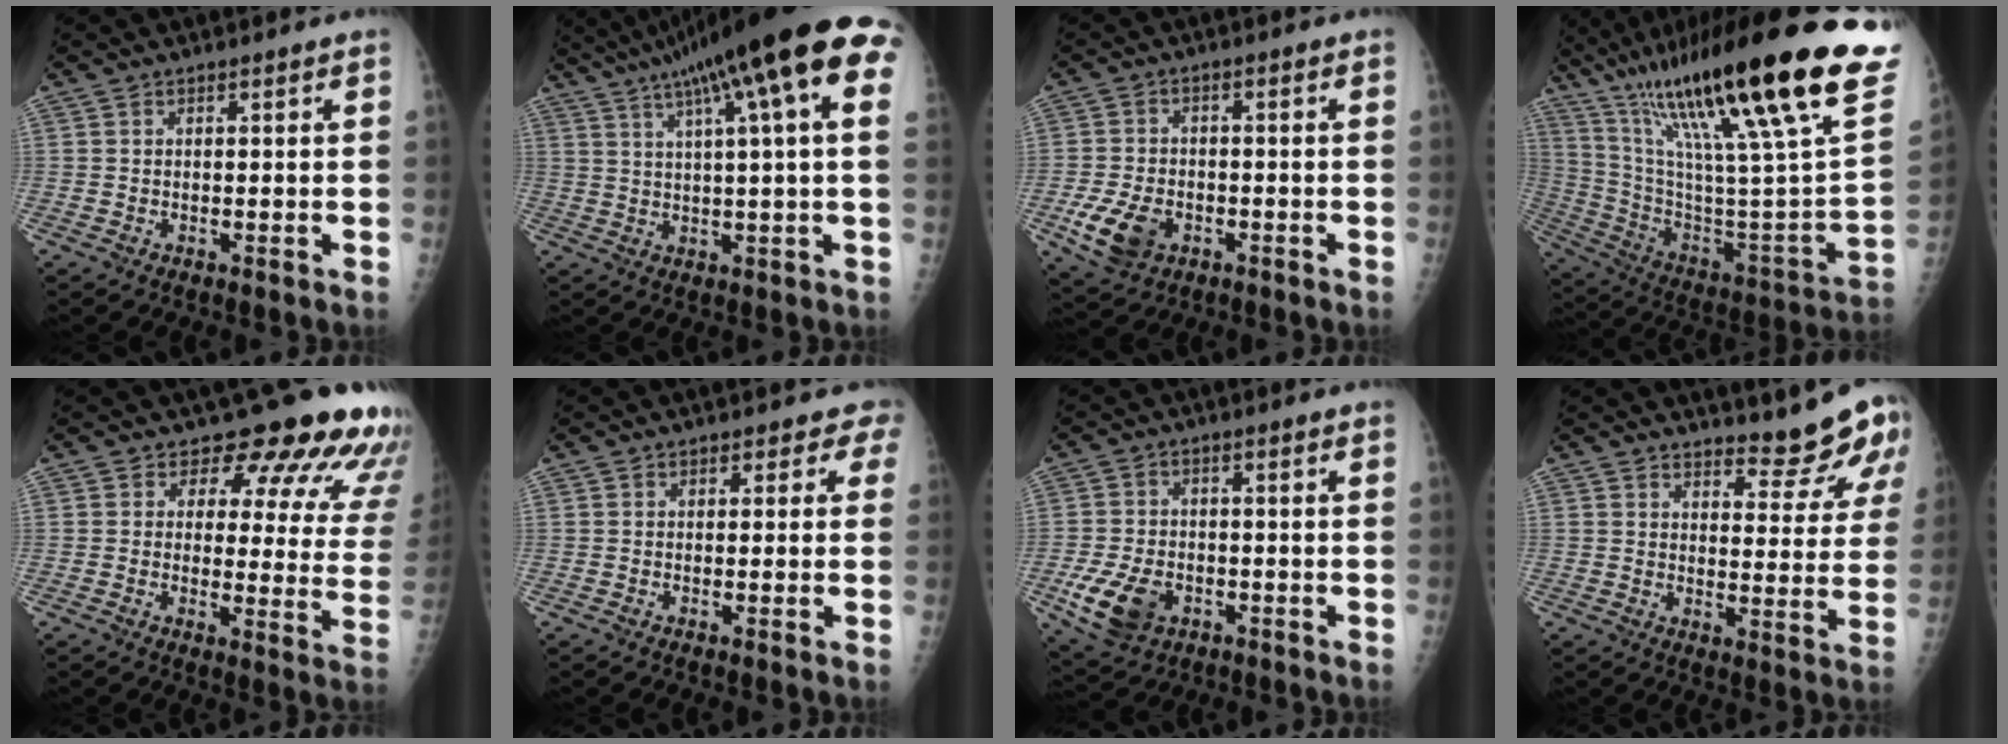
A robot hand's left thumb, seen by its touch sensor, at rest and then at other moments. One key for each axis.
{"total": 23.1, "fx": 10.3, "fy": 3.8, "fz": 20.3, "tx": -0.310, "ty": 0.033, "tz": 0.142}
{"total": 8.4, "fx": -3.2, "fy": 5.8, "fz": 5.2, "tx": -0.097, "ty": 0.007, "tz": -0.051}
{"total": 41.4, "fx": 24.6, "fy": 6.2, "fz": 32.8, "tx": -0.421, "ty": -0.052, "tz": 0.401}
{"total": 15.8, "fx": 13.1, "fy": 6.2, "fz": 6.4, "tx": -0.021, "ty": -0.092, "tz": 0.127}
{"total": 1.9, "fx": 1.0, "fy": 1.6, "fz": 0.5, "tx": 0.022, "ty": -0.001, "tz": -0.008}
{"total": 9.6, "fx": -3.6, "fy": 6.6, "fz": 6.0, "tx": -0.113, "ty": 0.009, "tz": -0.056}
{"total": 10.0, "fx": 9.1, "fy": 2.3, "fz": 3.3, "tx": -0.016, "ty": -0.083, "tz": 0.107}